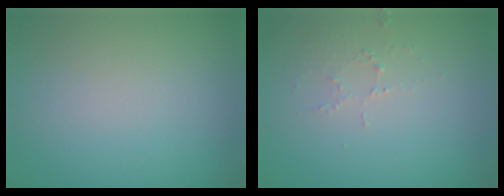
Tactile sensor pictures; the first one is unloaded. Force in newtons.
{"total": 1.5, "press": 1.5, "slide": 0.2}